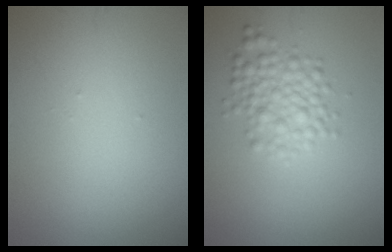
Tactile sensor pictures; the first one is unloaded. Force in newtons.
{"total": 3.7, "press": 3.7, "slide": 0.1}